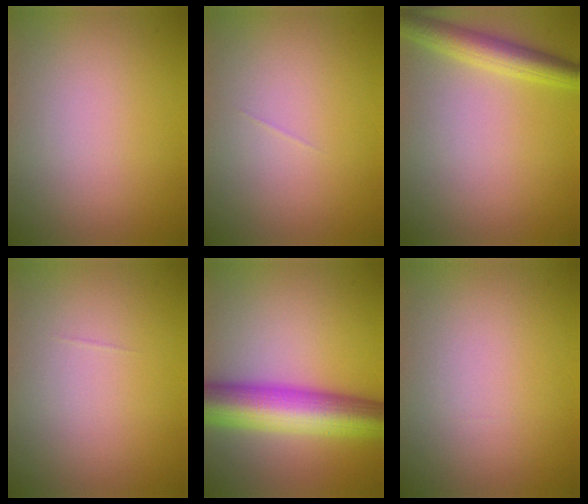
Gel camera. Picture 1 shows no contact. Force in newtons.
{"total": 0.0}
{"total": 3.9, "press": 3.9, "slide": 0.1}
{"total": 0.0}
{"total": 10.1, "press": 10.1, "slide": 0.3}
{"total": 0.0}